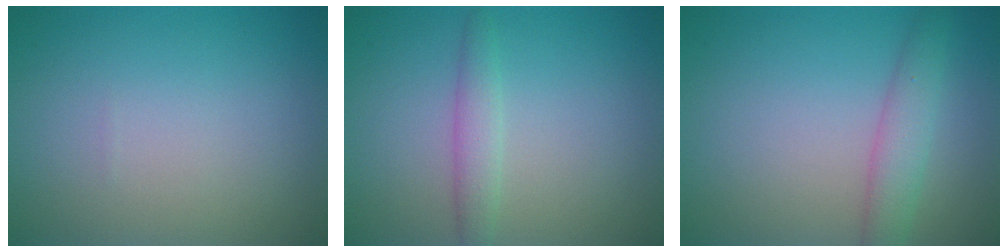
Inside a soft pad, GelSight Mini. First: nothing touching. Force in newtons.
{"total": 1.9, "press": 1.9, "slide": 0.1}
{"total": 2.7, "press": 2.7, "slide": 0.1}